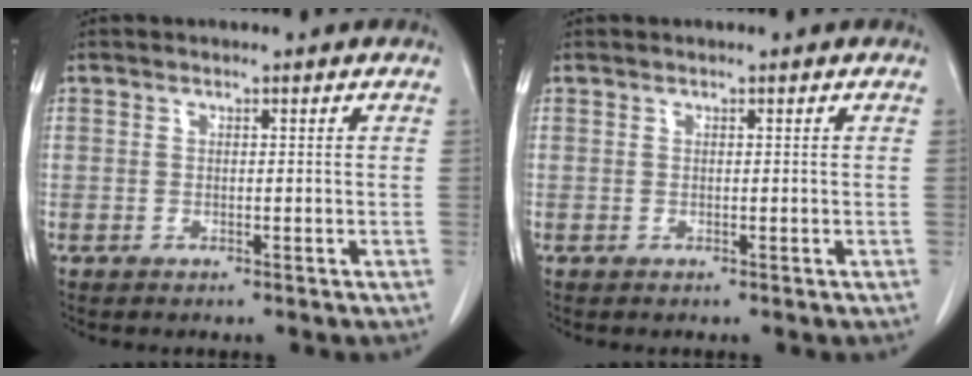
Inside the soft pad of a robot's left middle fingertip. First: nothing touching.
{"total": 0.0}